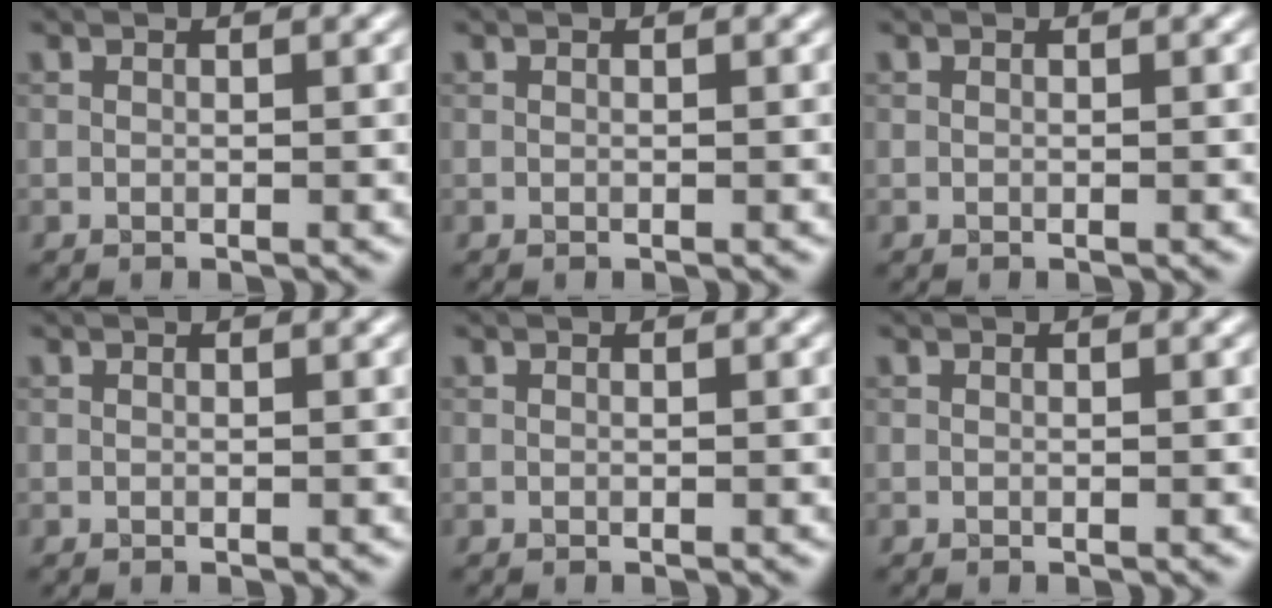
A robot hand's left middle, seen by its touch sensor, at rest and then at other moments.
{"total": 0.0}
{"total": 0.0}
{"total": 0.0}
{"total": 0.0}
{"total": 0.0}